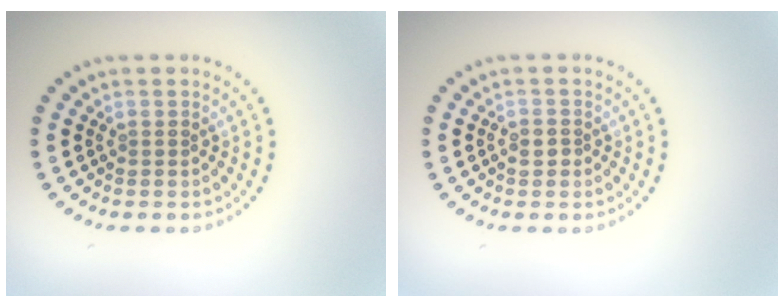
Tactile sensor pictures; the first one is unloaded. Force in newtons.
{"total": 1.0, "press": 1.0, "slide": 0.1}